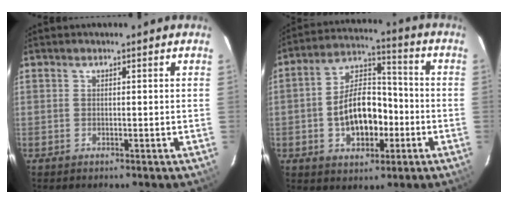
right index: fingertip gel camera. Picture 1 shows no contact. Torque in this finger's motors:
{"motor_torque": [1.29, -0.85, 0.54, 0.15]}